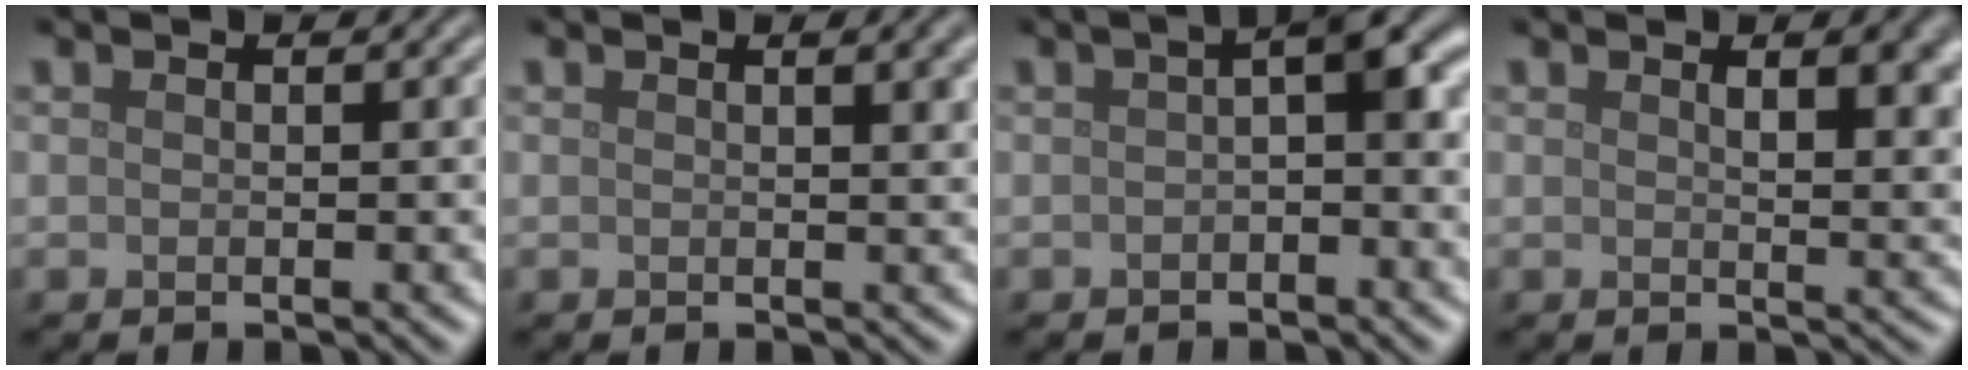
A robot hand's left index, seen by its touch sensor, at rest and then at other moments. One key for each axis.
{"total": 2.2, "fx": 1.1, "fy": 0.7, "fz": 1.8, "tx": -0.012, "ty": 0.005, "tz": 0.015}
{"total": 3.3, "fx": 0.0, "fy": 0.9, "fz": 3.1, "tx": -0.044, "ty": 0.014, "tz": -0.005}
{"total": 5.4, "fx": 2.2, "fy": 2.3, "fz": 4.4, "tx": -0.041, "ty": -0.003, "tz": 0.036}